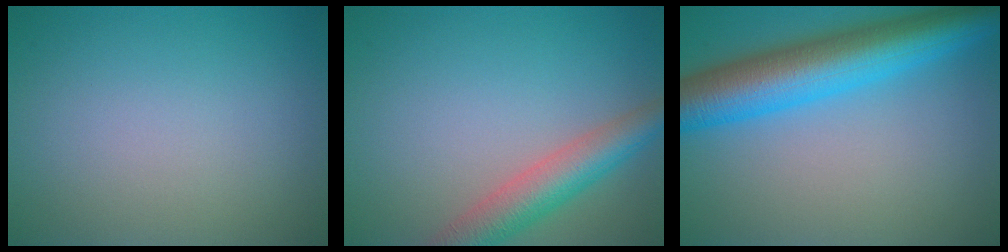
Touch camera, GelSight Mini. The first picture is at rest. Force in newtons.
{"total": 6.0, "press": 6.0, "slide": 0.2}
{"total": 9.2, "press": 9.2, "slide": 0.3}